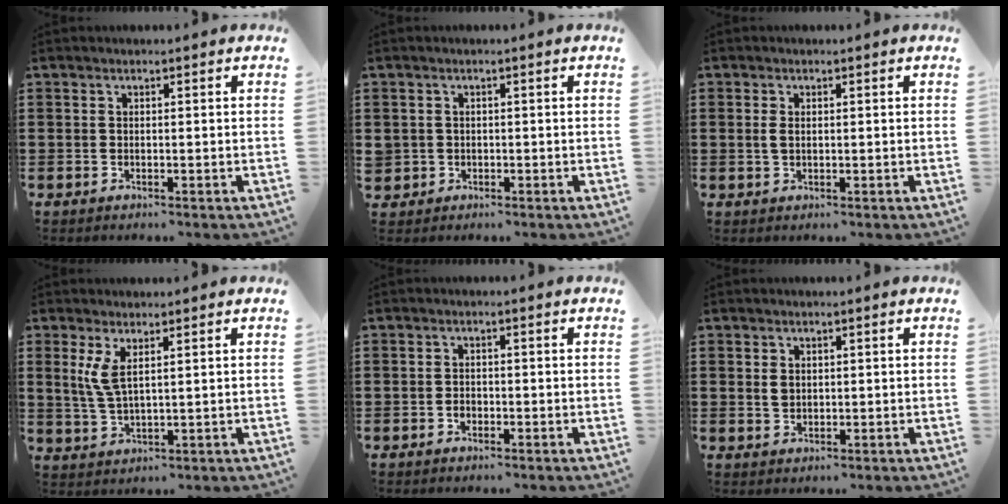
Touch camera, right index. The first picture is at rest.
{"total": 1.2, "force": [-0.4, 1.1, -0.2], "torque": [-0.001, 0.003, -0.013]}
{"total": 1.6, "force": [0.2, 0.9, 1.4], "torque": [-0.037, 0.002, 0.000]}
{"total": 4.0, "force": [1.8, 1.2, 3.3], "torque": [-0.086, -0.005, 0.027]}
{"total": 1.1, "force": [-0.5, 0.8, 0.6], "torque": [-0.014, -0.001, -0.011]}
{"total": 1.7, "force": [0.5, 1.2, 1.1], "torque": [-0.025, 0.005, 0.008]}